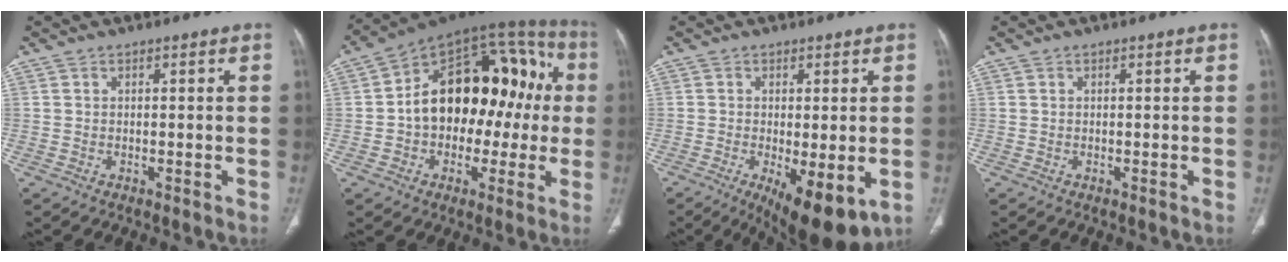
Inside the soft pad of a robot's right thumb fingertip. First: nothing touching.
{"total": 24.0, "force": [0.5, 15.2, 18.6], "torque": [-0.240, 0.060, 0.003]}
{"total": 11.7, "force": [-3.9, 4.2, 10.2], "torque": [-0.149, -0.021, -0.048]}
{"total": 0.0}